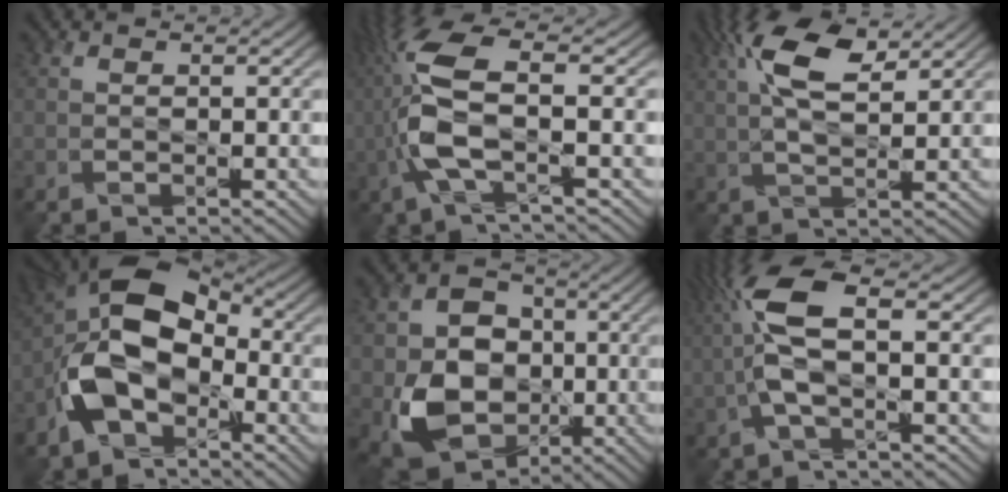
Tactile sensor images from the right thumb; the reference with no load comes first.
{"total": 9.5, "force": [-0.7, 2.9, 9.1], "torque": [-0.211, 0.022, -0.026]}
{"total": 8.7, "force": [4.0, 2.9, 7.2], "torque": [-0.151, 0.010, 0.072]}
{"total": 12.2, "force": [-3.5, 7.6, 8.9], "torque": [-0.177, 0.003, -0.078]}
{"total": 11.1, "force": [-1.9, 9.0, 6.1], "torque": [-0.127, -0.017, -0.040]}
{"total": 8.6, "force": [0.2, 2.7, 8.2], "torque": [-0.188, 0.023, -0.008]}